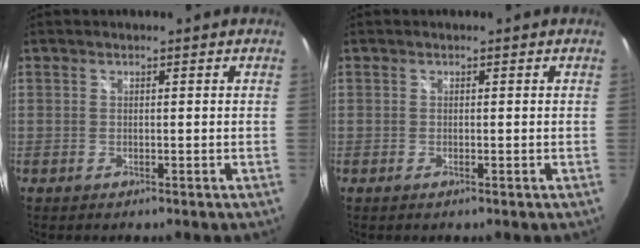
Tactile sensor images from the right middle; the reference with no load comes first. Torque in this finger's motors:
{"motor_torque": [0.12, 0.15, 0.02, 0.00]}